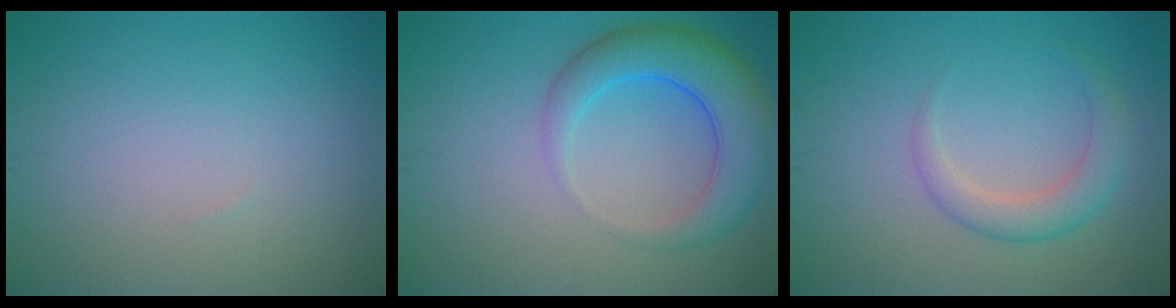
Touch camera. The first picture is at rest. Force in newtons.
{"total": 6.2, "press": 6.2, "slide": 0.4}
{"total": 2.8, "press": 2.8, "slide": 0.2}